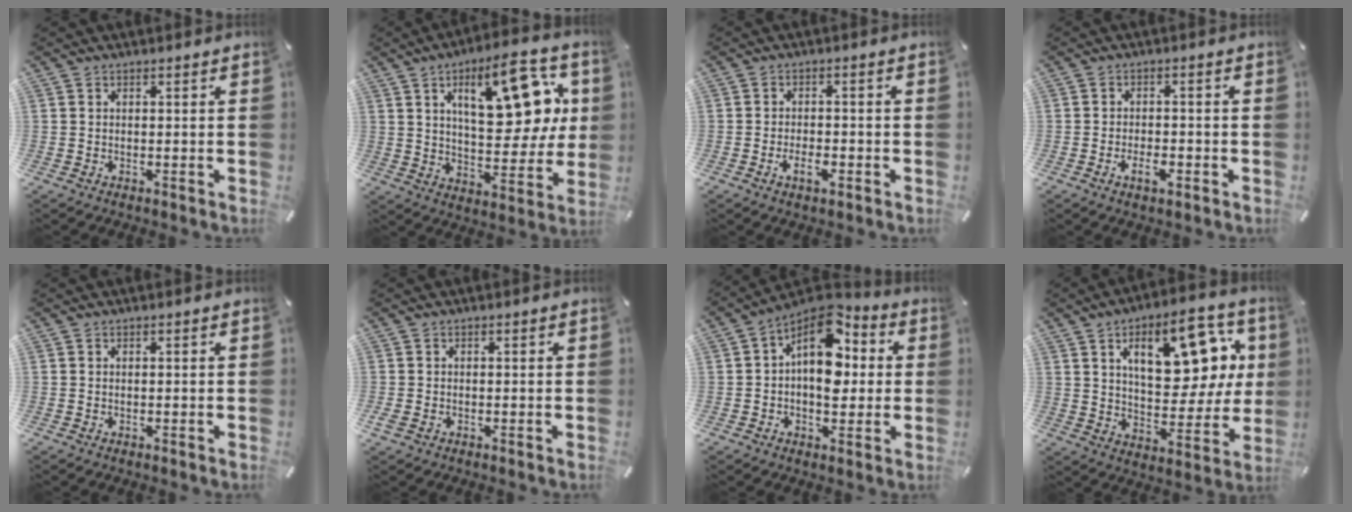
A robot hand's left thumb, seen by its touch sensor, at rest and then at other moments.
{"total": 21.2, "force": [8.7, 9.4, 16.9], "torque": [-0.233, -0.033, 0.134]}
{"total": 4.1, "force": [-1.8, 1.8, 3.2], "torque": [-0.057, 0.006, -0.033]}
{"total": 4.1, "force": [-1.9, 1.9, 3.1], "torque": [-0.056, 0.007, -0.034]}
{"total": 0.0}
{"total": 0.8, "force": [-0.1, 0.8, 0.2], "torque": [-0.002, 0.005, -0.004]}
{"total": 13.6, "force": [3.1, 8.9, 9.8], "torque": [-0.154, -0.037, 0.053]}
{"total": 20.1, "force": [8.9, 9.9, 15.0], "torque": [-0.208, -0.035, 0.141]}